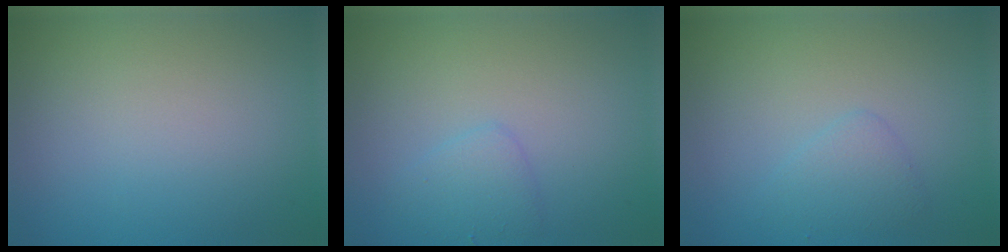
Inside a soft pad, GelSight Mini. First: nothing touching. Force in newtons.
{"total": 1.7, "press": 1.7, "slide": 0.0}
{"total": 1.6, "press": 1.6, "slide": 0.1}